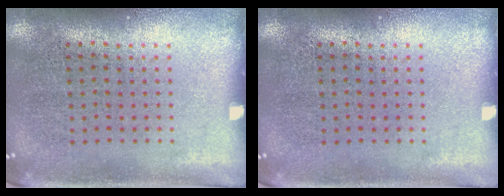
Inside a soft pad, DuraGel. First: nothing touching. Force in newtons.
{"total": 0.0}